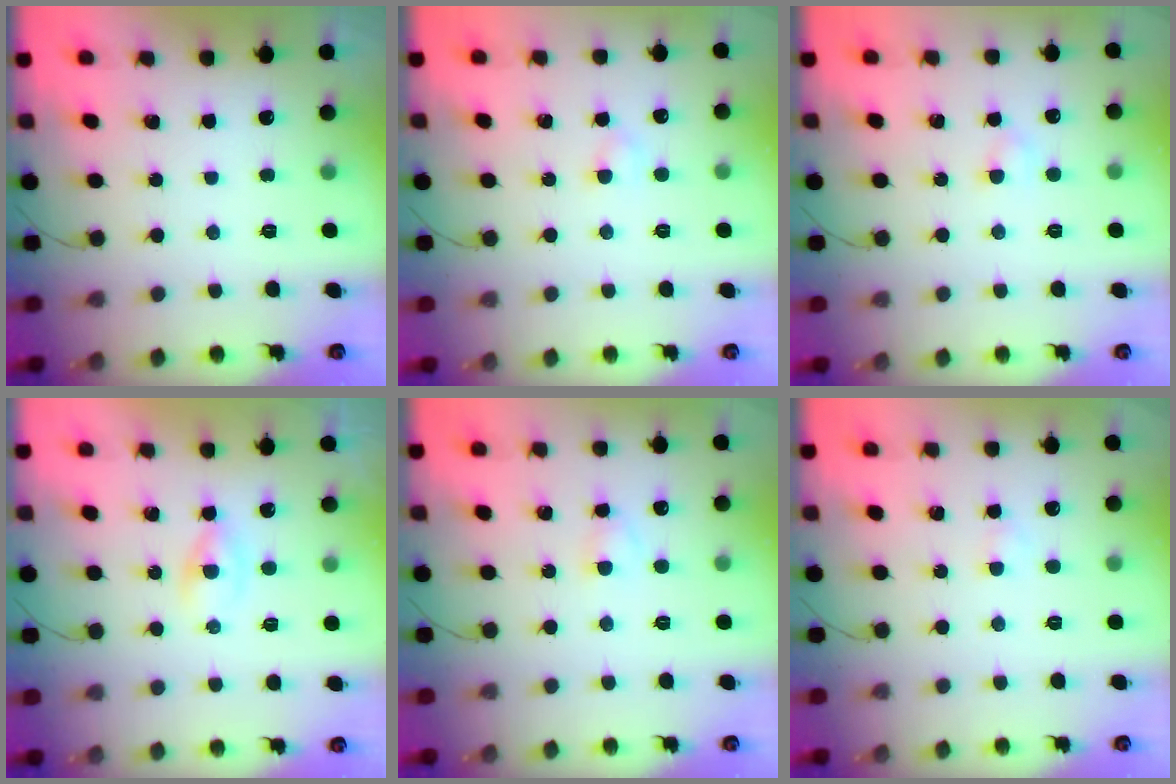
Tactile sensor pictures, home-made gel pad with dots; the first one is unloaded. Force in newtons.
{"total": 2.3, "press": 2.1, "slide": 0.8}
{"total": 2.3, "press": 2.1, "slide": 0.8}
{"total": 1.5, "press": 1.3, "slide": 0.8}
{"total": 2.3, "press": 2.1, "slide": 1.0}
{"total": 1.3, "press": 1.1, "slide": 0.7}